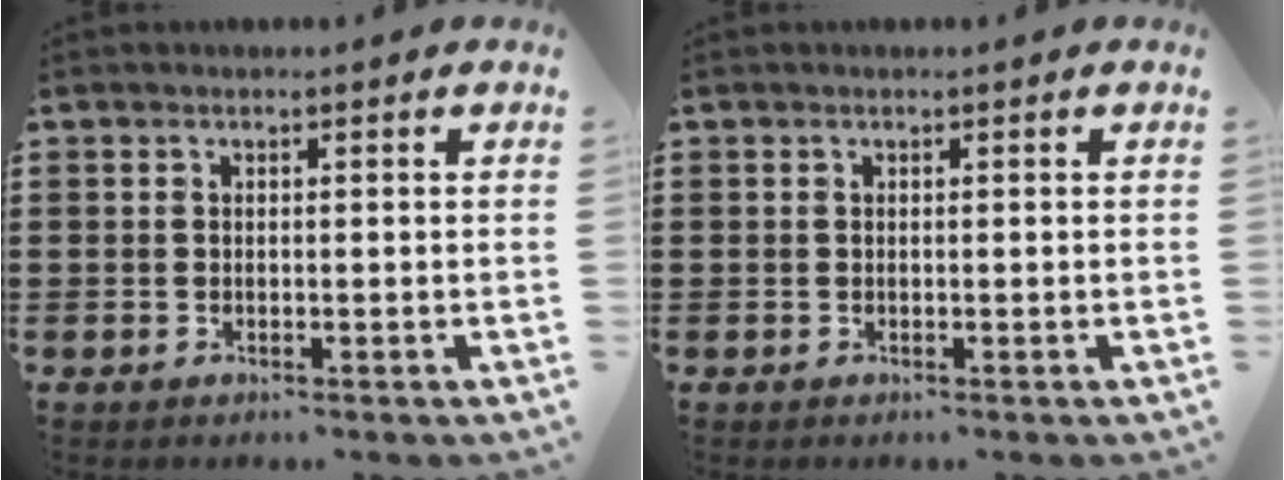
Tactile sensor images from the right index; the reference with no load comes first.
{"total": 0.0}